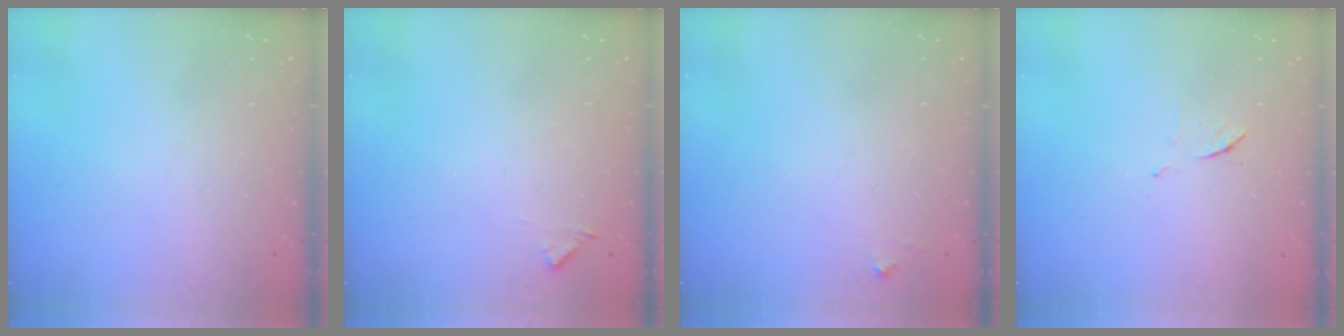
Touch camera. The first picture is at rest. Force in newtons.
{"total": 5.7, "press": 5.7, "slide": 0.4}
{"total": 2.8, "press": 2.8, "slide": 0.2}
{"total": 5.5, "press": 5.4, "slide": 0.7}